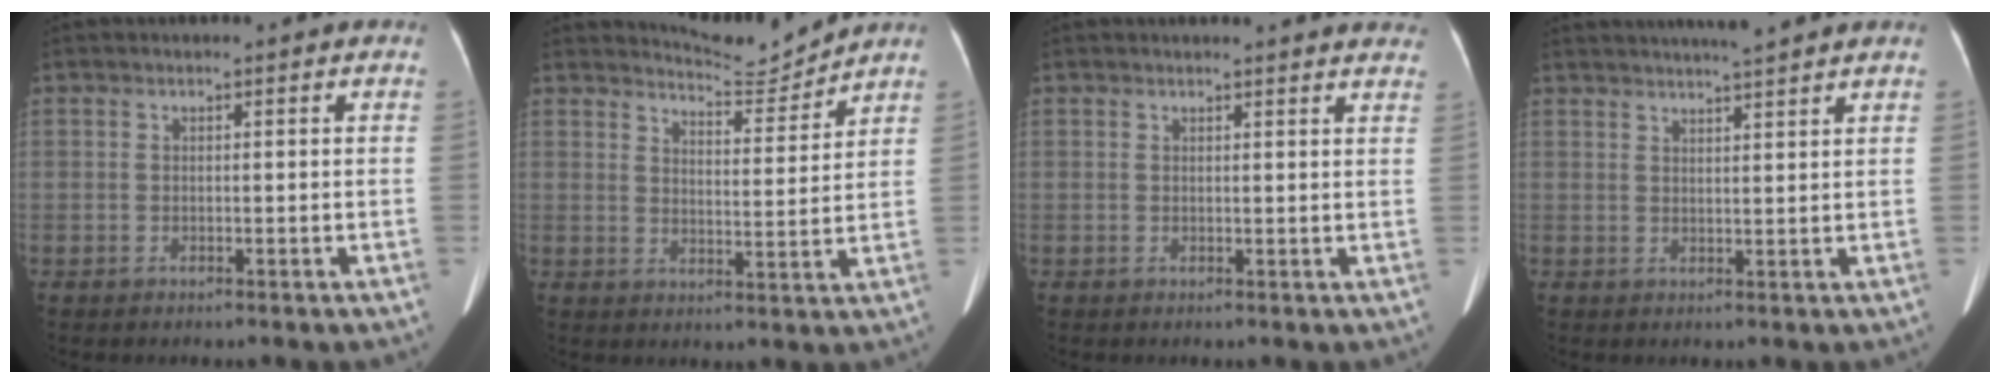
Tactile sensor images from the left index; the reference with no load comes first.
{"total": 6.0, "force": [5.9, -0.7, -0.8], "torque": [-0.003, -0.021, 0.093]}
{"total": 10.6, "force": [10.2, 1.3, 2.7], "torque": [-0.013, -0.009, 0.091]}
{"total": 7.8, "force": [7.0, -0.5, 3.4], "torque": [-0.055, 0.015, 0.095]}